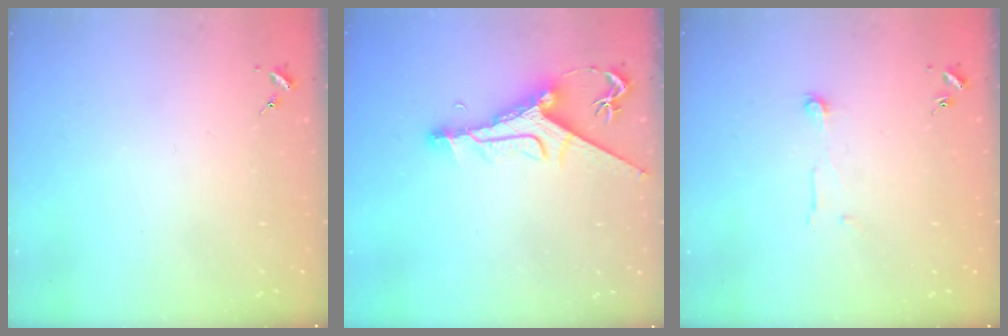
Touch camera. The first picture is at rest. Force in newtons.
{"total": 10.6, "press": 10.5, "slide": 1.3}
{"total": 5.1, "press": 5.1, "slide": 0.5}